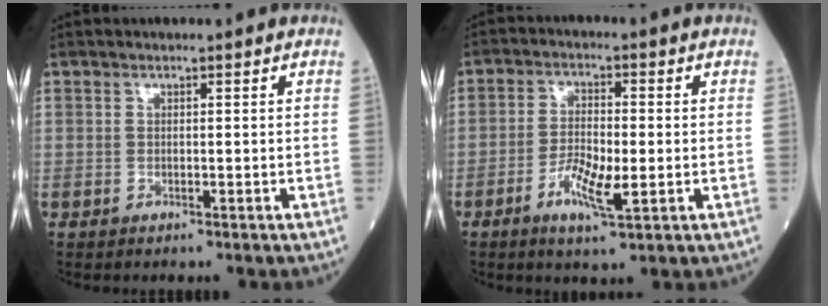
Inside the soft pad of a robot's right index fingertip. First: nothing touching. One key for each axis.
{"total": 6.5, "fx": -2.0, "fy": 1.5, "fz": 6.0, "tx": -0.114, "ty": -0.005, "tz": -0.036}